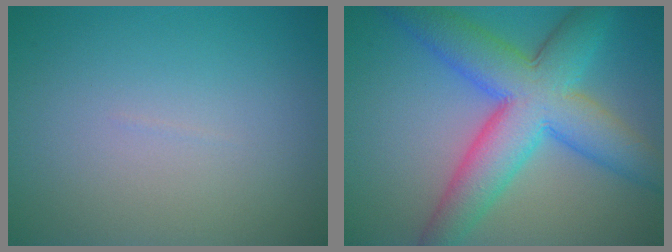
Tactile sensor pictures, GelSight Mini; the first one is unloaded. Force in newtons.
{"total": 9.9, "press": 9.9, "slide": 0.1}